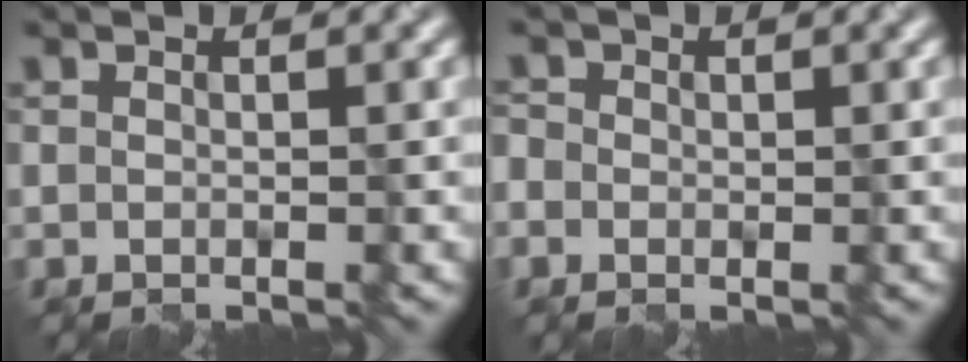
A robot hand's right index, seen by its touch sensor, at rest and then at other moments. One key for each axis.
{"total": 0.8, "fx": -0.5, "fy": 0.6, "fz": -0.2, "tx": -0.008, "ty": 0.002, "tz": -0.005}